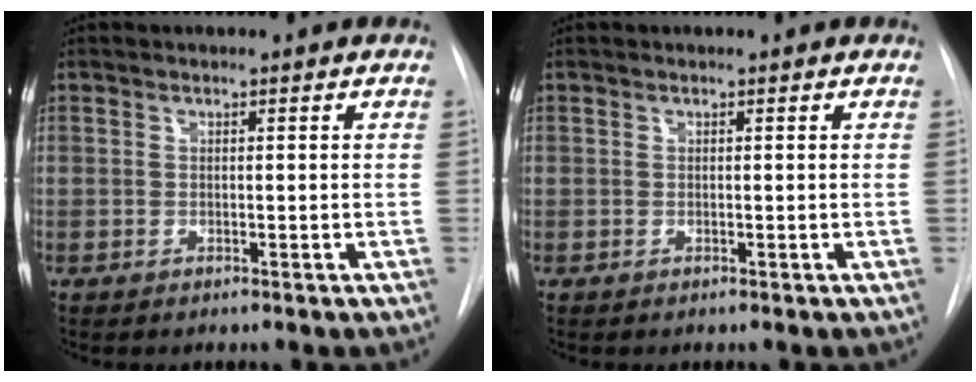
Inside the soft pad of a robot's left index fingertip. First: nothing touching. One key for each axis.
{"total": 0.0}